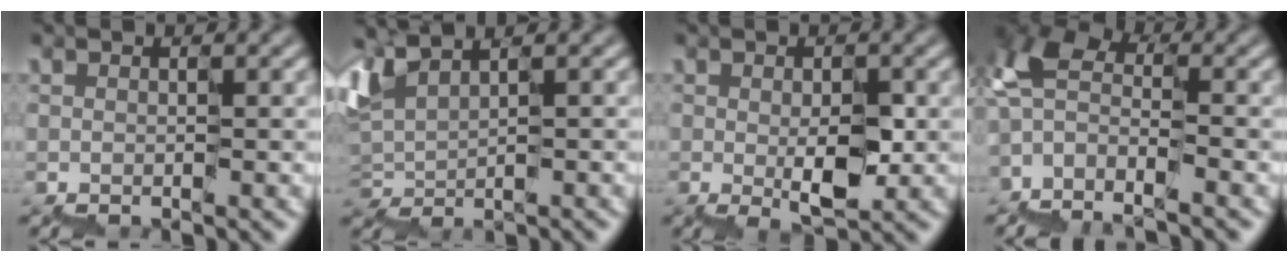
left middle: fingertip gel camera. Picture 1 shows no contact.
{"total": 2.8, "force": [2.0, 0.9, 1.8], "torque": [-0.049, 0.004, 0.039]}
{"total": 3.3, "force": [-0.1, 1.7, 2.9], "torque": [-0.049, 0.003, 0.003]}
{"total": 5.7, "force": [-3.0, 2.8, 3.9], "torque": [-0.072, 0.017, -0.073]}